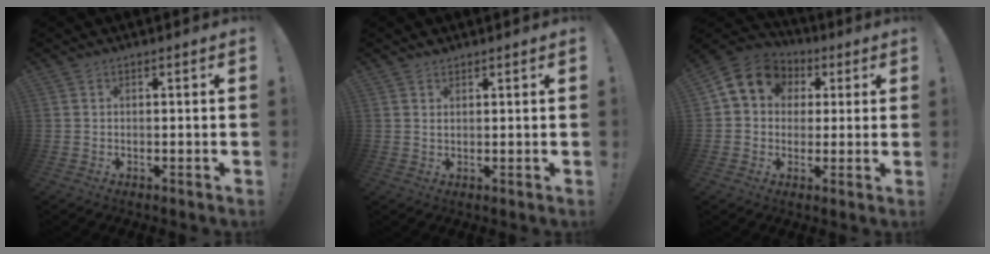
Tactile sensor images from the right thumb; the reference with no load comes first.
{"total": 1.2, "force": [1.0, 0.5, 0.5], "torque": [-0.005, -0.002, 0.019]}
{"total": 10.4, "force": [3.1, 8.7, 4.7], "torque": [-0.068, -0.006, 0.064]}